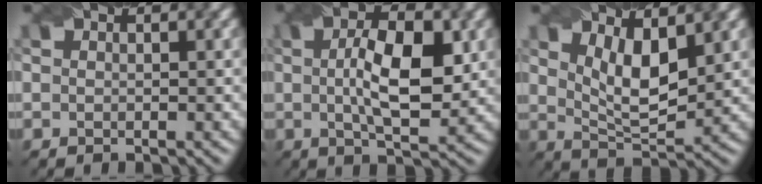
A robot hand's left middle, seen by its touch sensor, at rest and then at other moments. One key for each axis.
{"total": 7.6, "fx": 0.9, "fy": 2.7, "fz": 7.1, "tx": -0.118, "ty": 0.006, "tz": 0.012}
{"total": 5.0, "fx": 2.0, "fy": 1.8, "fz": 4.1, "tx": -0.080, "ty": -0.012, "tz": 0.040}